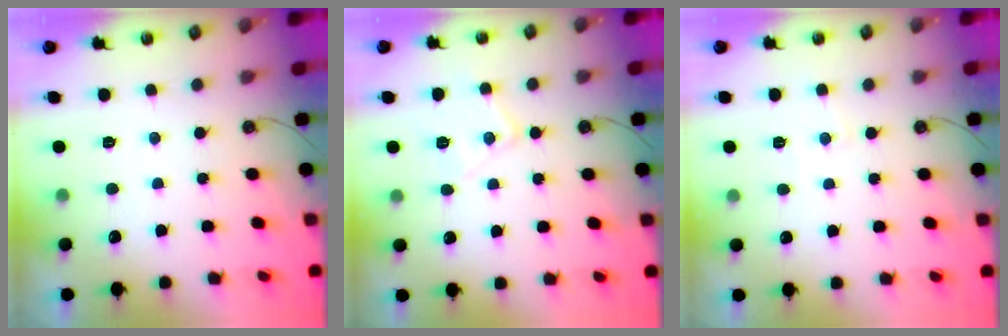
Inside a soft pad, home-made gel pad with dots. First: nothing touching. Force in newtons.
{"total": 8.7, "press": 8.7, "slide": 0.6}
{"total": 3.6, "press": 3.5, "slide": 0.6}